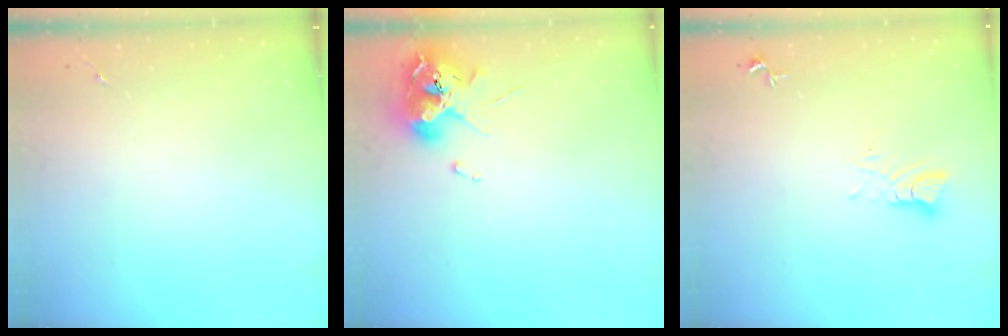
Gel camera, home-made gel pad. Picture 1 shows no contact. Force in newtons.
{"total": 10.9, "press": 10.8, "slide": 1.8}
{"total": 4.2, "press": 4.2, "slide": 0.5}